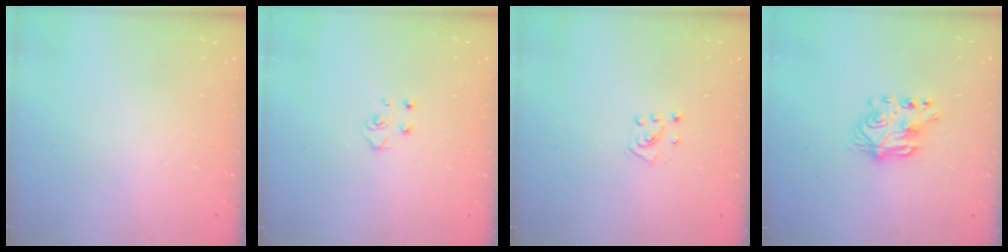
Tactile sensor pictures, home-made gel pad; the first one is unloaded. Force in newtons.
{"total": 3.9, "press": 3.9, "slide": 0.4}
{"total": 5.2, "press": 5.2, "slide": 0.5}
{"total": 7.4, "press": 7.3, "slide": 0.8}